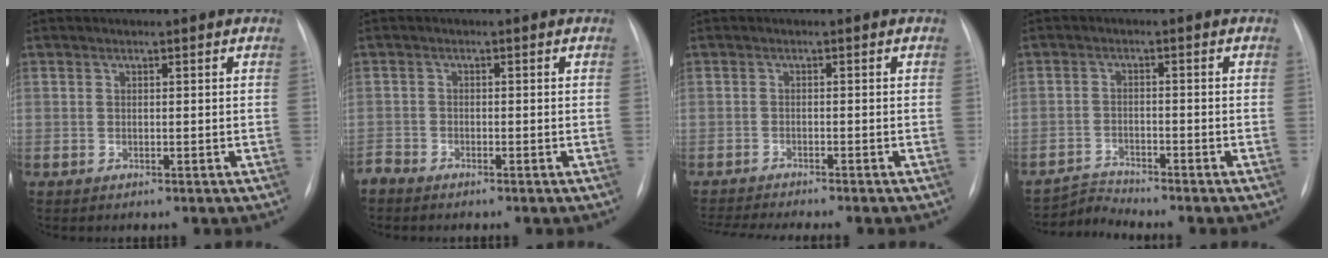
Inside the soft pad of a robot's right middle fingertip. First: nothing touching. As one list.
[{"total": 1.6, "force": [-1.6, 0.3, 0.1], "torque": [-0.001, -0.005, -0.029]}, {"total": 8.2, "force": [-7.4, -0.5, 3.5], "torque": [-0.042, -0.013, -0.114]}, {"total": 3.4, "force": [-2.9, -1.0, -1.5], "torque": [0.031, -0.013, -0.050]}]